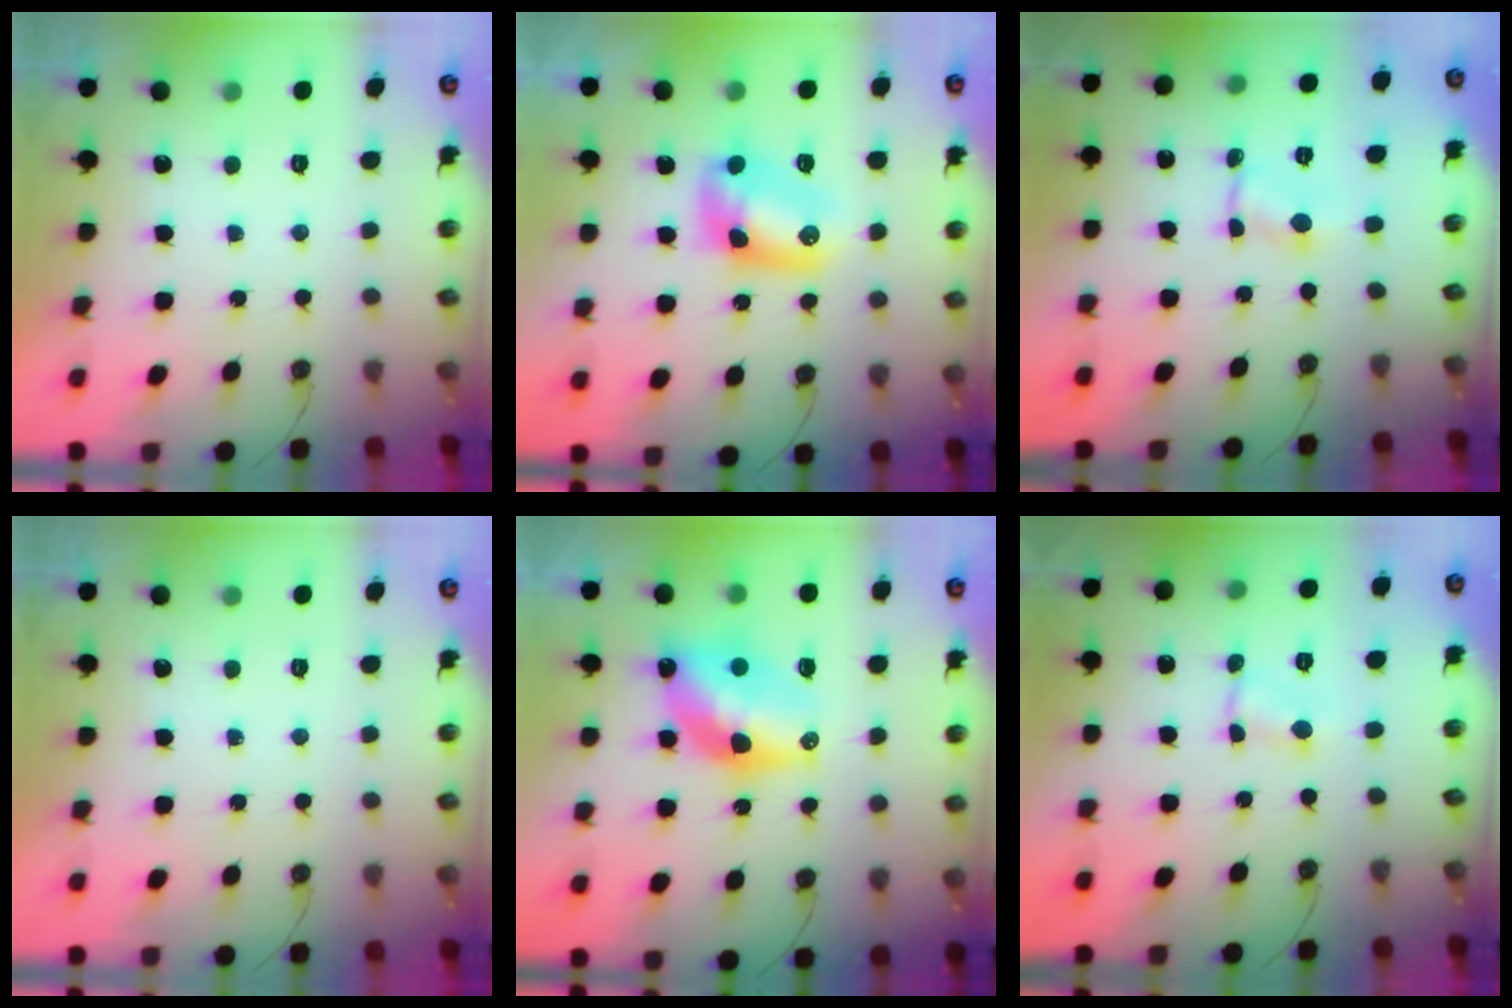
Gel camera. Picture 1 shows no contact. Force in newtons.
{"total": 9.6, "press": 9.5, "slide": 1.2}
{"total": 0.7, "press": 0.6, "slide": 0.1}
{"total": 0.0}
{"total": 12.7, "press": 12.7, "slide": 0.8}
{"total": 1.2, "press": 1.2, "slide": 0.2}